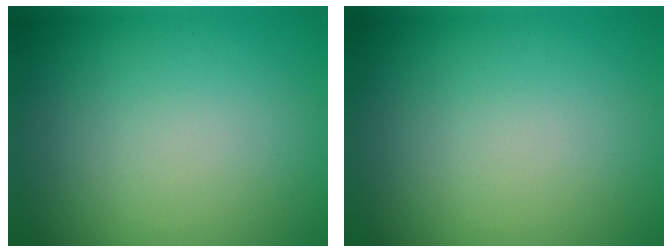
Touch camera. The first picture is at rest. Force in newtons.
{"total": 0.0}